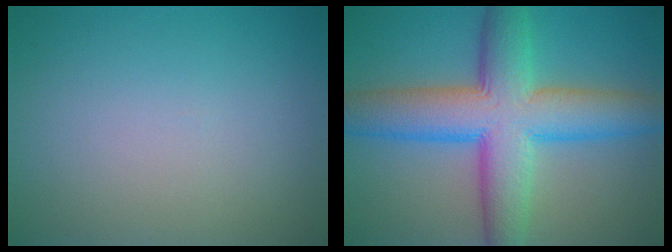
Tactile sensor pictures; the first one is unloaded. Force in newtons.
{"total": 10.2, "press": 10.2, "slide": 0.3}